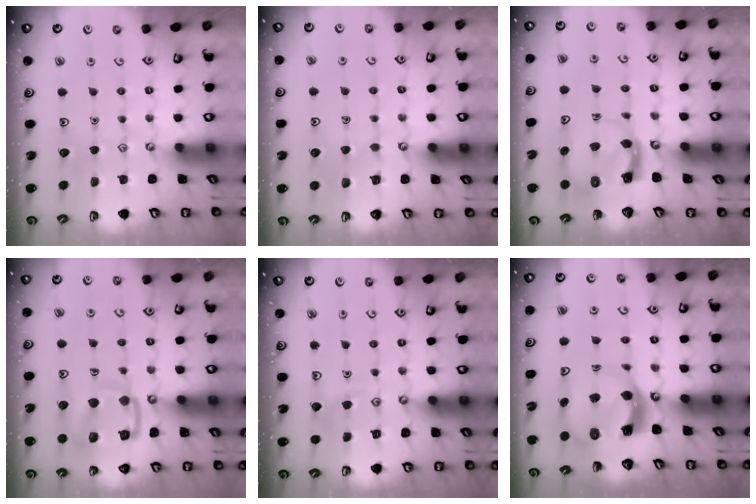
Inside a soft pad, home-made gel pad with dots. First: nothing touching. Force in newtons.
{"total": 2.6, "press": 2.6, "slide": 0.2}
{"total": 4.2, "press": 4.2, "slide": 0.6}
{"total": 14.0, "press": 13.9, "slide": 1.3}
{"total": 5.2, "press": 5.1, "slide": 0.3}
{"total": 6.3, "press": 6.3, "slide": 0.6}